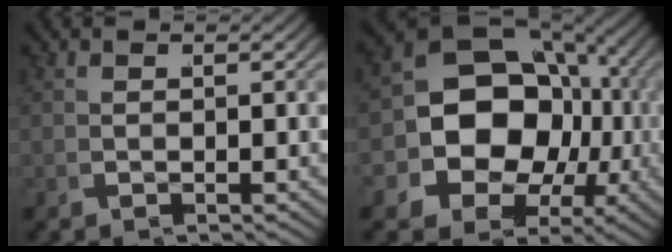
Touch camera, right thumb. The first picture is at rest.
{"total": 15.2, "force": [-0.4, 11.8, 9.6], "torque": [-0.203, -0.052, 0.013]}